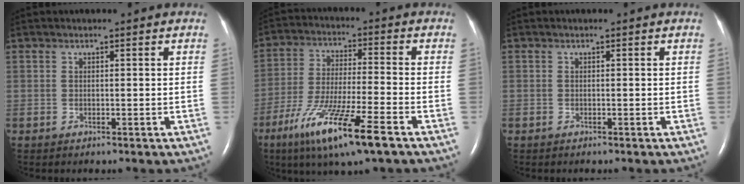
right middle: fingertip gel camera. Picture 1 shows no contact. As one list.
[{"total": 13.7, "force": [-7.7, 0.6, 11.3], "torque": [-0.224, -0.032, -0.138]}, {"total": 0.0}]